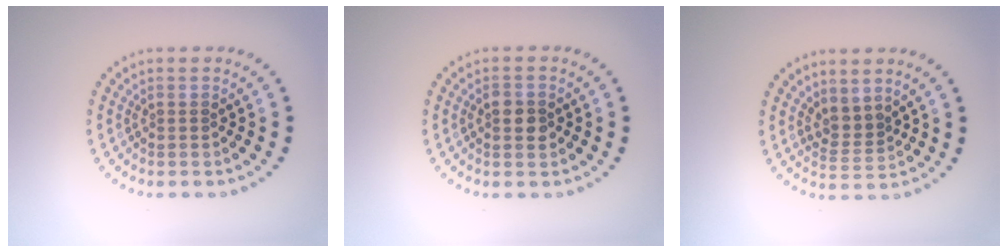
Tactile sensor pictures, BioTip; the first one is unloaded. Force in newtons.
{"total": 2.4, "press": 2.4, "slide": 0.1}
{"total": 2.0, "press": 1.3, "slide": 1.5}